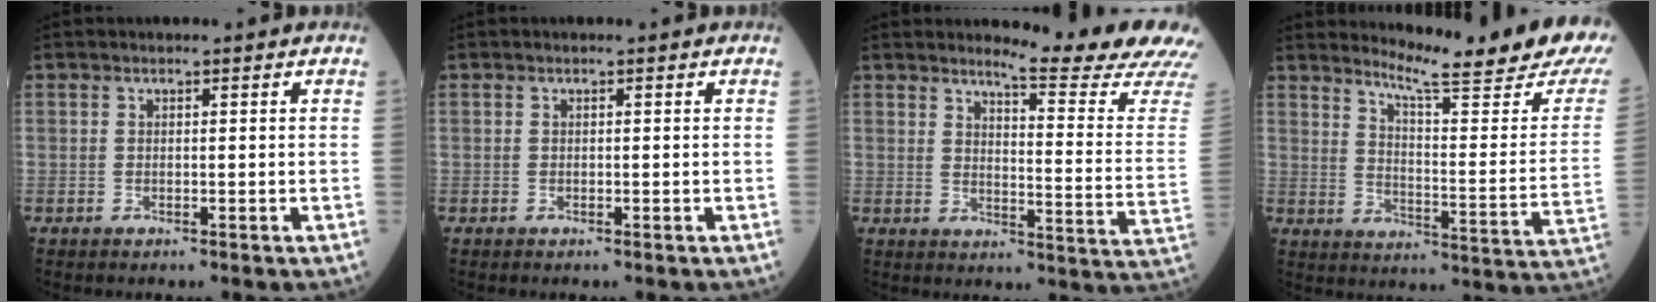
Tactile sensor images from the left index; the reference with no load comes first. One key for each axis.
{"total": 0.0}
{"total": 15.1, "fx": 14.4, "fy": -2.2, "fz": 3.9, "tx": -0.058, "ty": -0.128, "tz": 0.160}
{"total": 18.7, "fx": 16.5, "fy": -1.0, "fz": 8.8, "tx": -0.131, "ty": -0.101, "tz": 0.209}